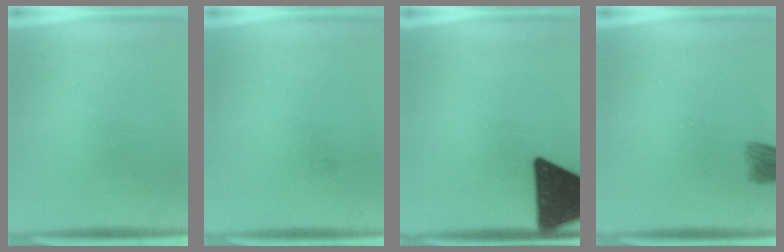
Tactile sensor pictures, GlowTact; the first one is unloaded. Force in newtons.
{"total": 0.7}
{"total": 17.3}
{"total": 4.5}